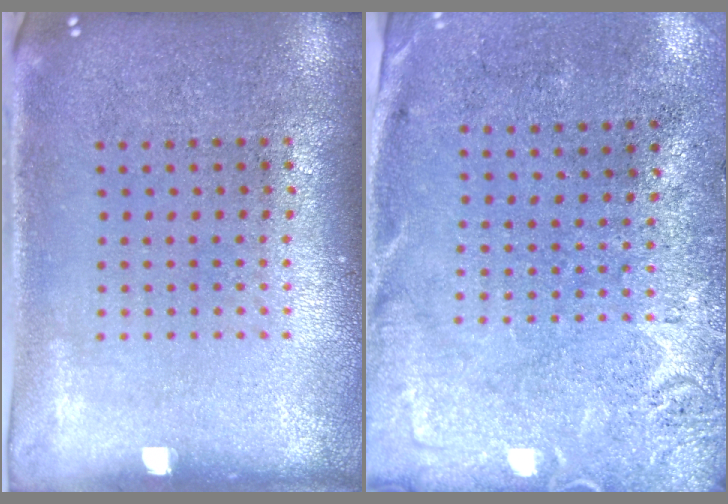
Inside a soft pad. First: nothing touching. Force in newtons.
{"total": 2.7, "press": 2.2, "slide": 1.7}